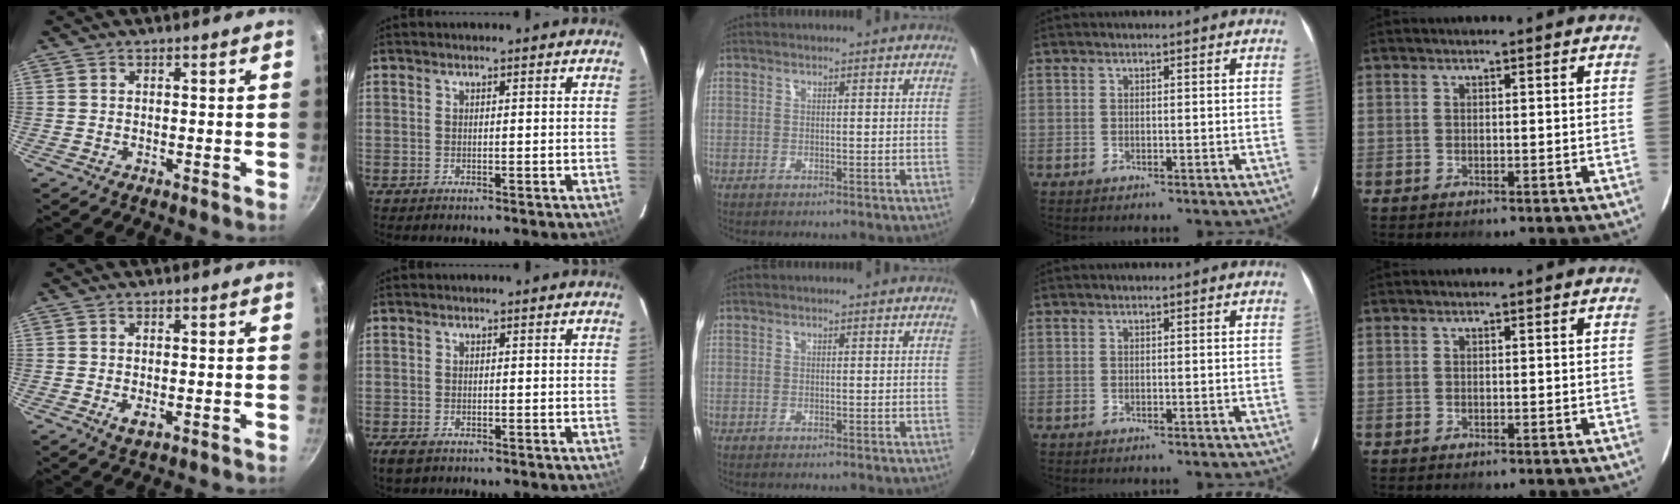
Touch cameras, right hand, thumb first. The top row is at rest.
{"thumb": {"total": 2.6, "force": [-0.7, 1.2, 2.2], "torque": [-0.041, -0.007, -0.008]}, "index": {"total": 3.3, "force": [-2.2, 1.7, 1.7], "torque": [-0.038, -0.010, -0.040]}}